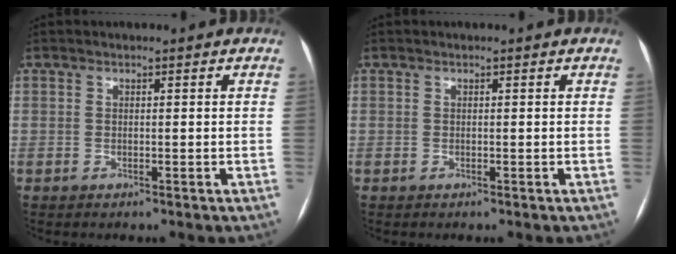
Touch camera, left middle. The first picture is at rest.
{"total": 0.0}